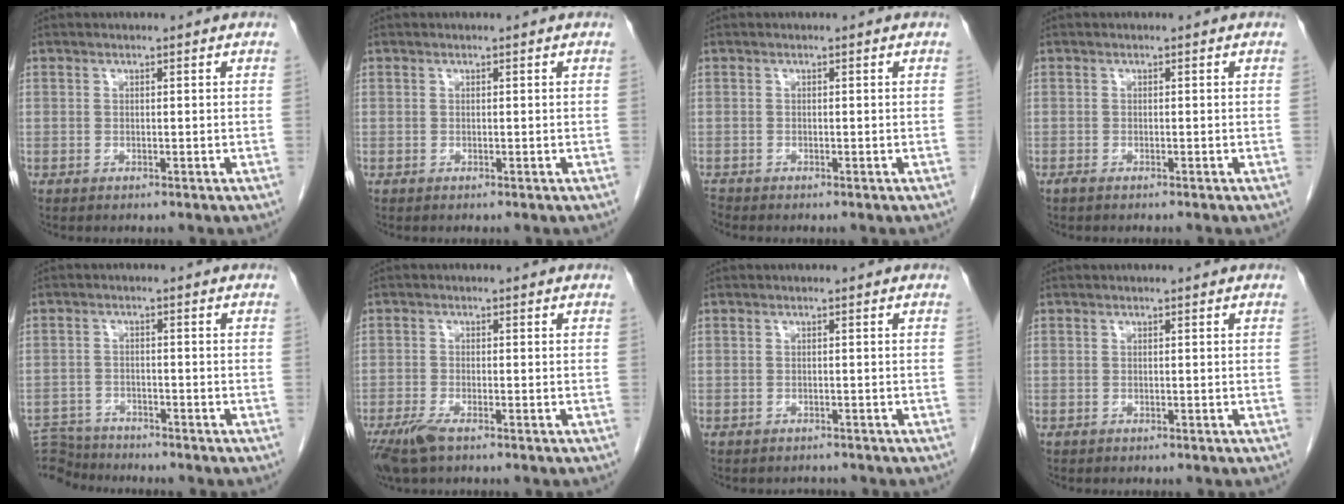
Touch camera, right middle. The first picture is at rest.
{"total": 0.0}
{"total": 0.6, "force": [-0.6, -0.1, -0.1], "torque": [-0.006, -0.007, -0.014]}
{"total": 1.0, "force": [-0.8, 0.1, 0.5], "torque": [-0.012, -0.002, -0.011]}
{"total": 6.9, "force": [-6.8, 1.1, -0.1], "torque": [0.000, 0.000, -0.123]}
{"total": 4.1, "force": [-2.8, 0.8, 2.9], "torque": [-0.064, -0.011, -0.053]}
{"total": 1.7, "force": [-1.6, 0.6, 0.0], "torque": [-0.005, -0.003, -0.022]}
{"total": 0.0}